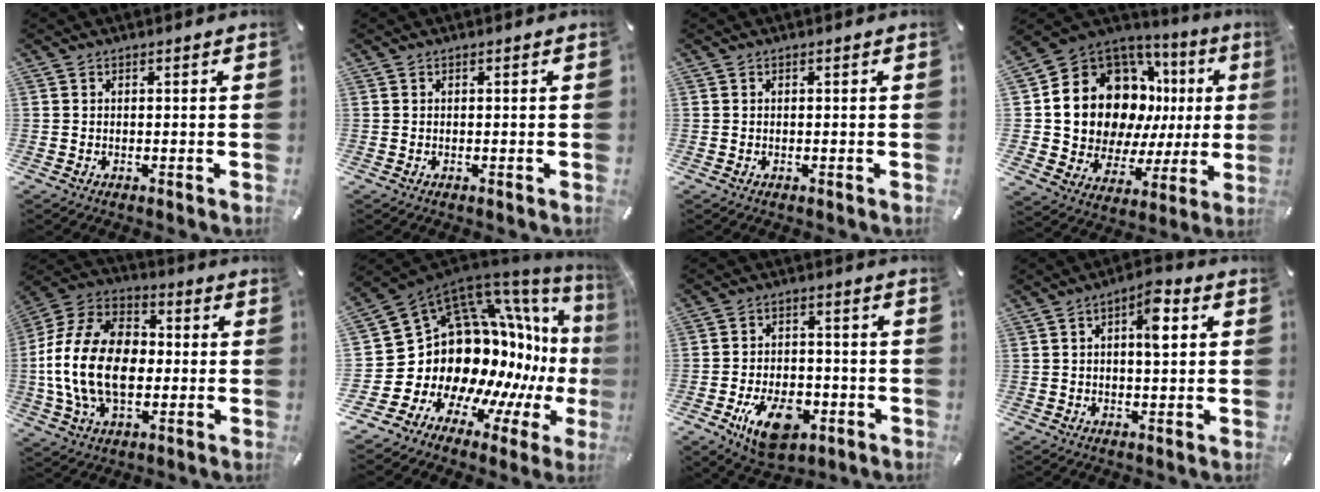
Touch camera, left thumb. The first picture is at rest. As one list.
[{"total": 0.0}, {"total": 0.0}, {"total": 16.7, "force": [6.3, 12.8, 8.7], "torque": [-0.149, -0.067, 0.131]}, {"total": 19.1, "force": [-2.7, 13.4, 13.3], "torque": [-0.293, 0.027, -0.049]}, {"total": 20.6, "force": [0.7, 15.9, 13.0], "torque": [-0.176, -0.117, 0.077]}, {"total": 12.4, "force": [-5.3, 7.4, 8.4], "torque": [-0.134, 0.013, -0.091]}, {"total": 6.6, "force": [1.6, 2.9, 5.8], "torque": [-0.082, 0.001, 0.018]}]